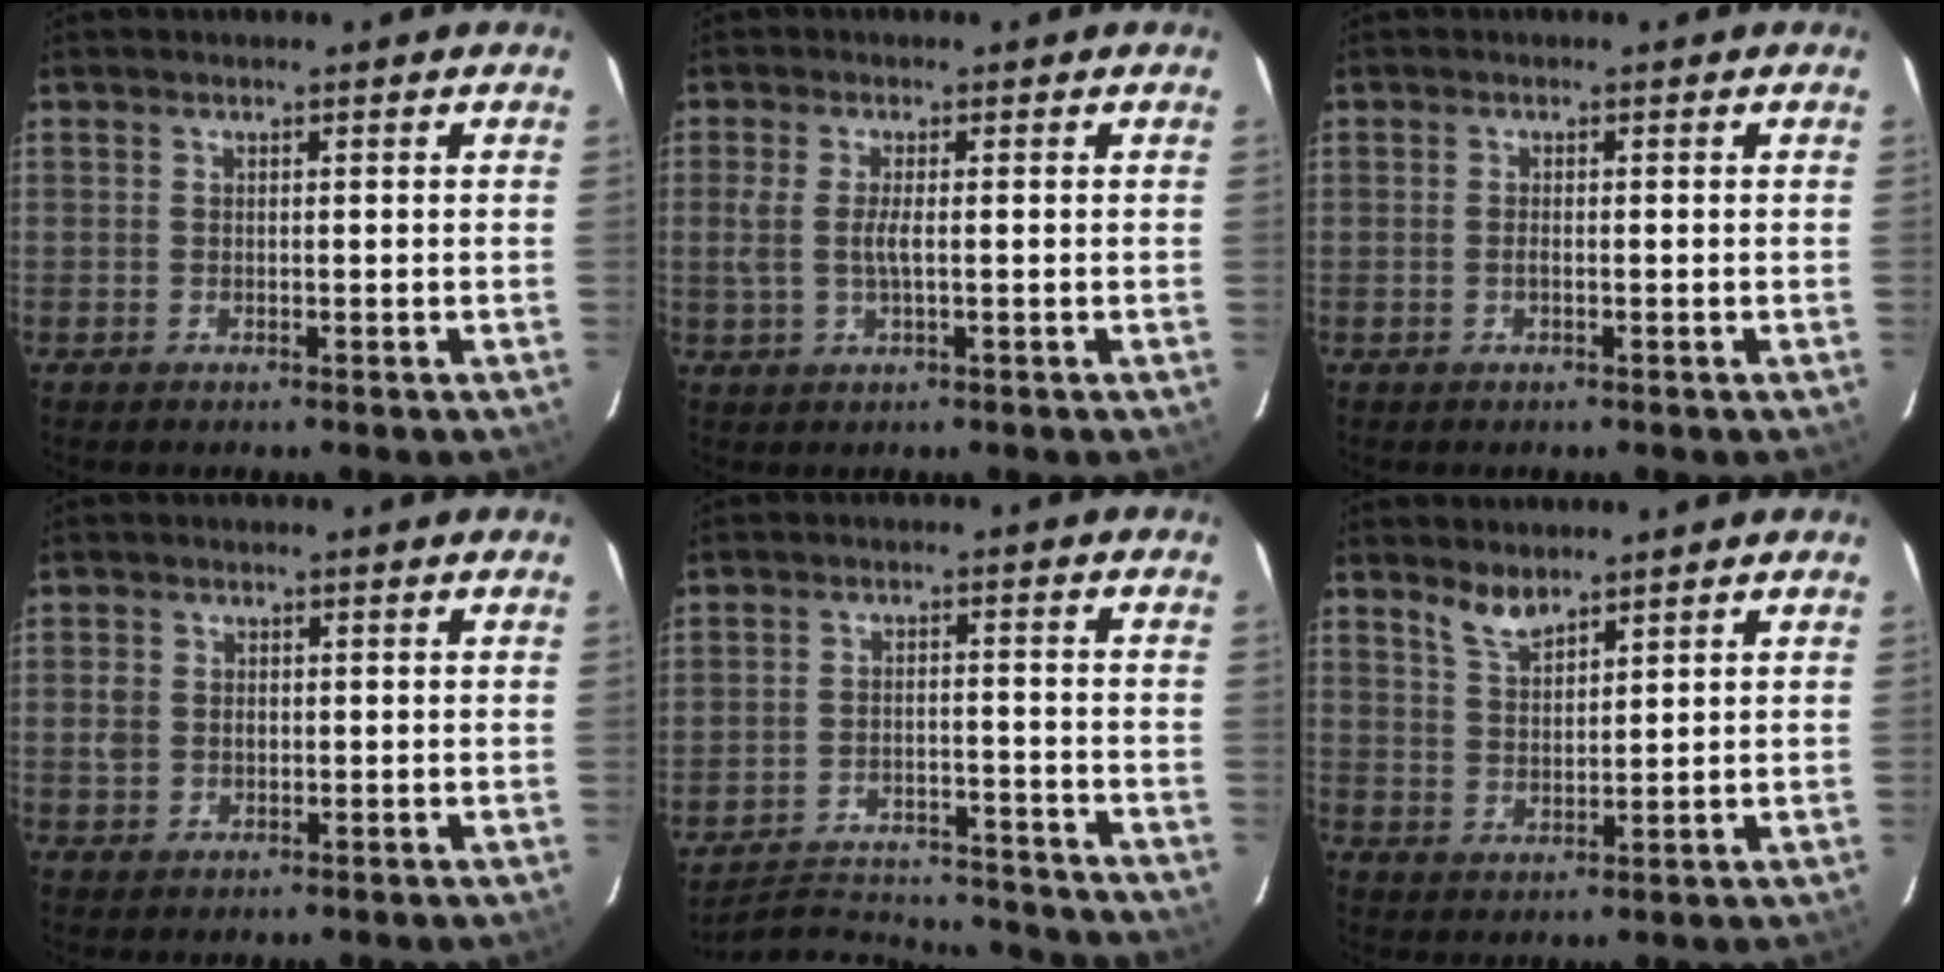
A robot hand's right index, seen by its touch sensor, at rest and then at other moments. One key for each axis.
{"total": 3.6, "fx": -0.1, "fy": 0.6, "fz": 3.5, "tx": -0.073, "ty": -0.003, "tz": -0.002}
{"total": 0.6, "fx": -0.3, "fy": 0.2, "fz": 0.5, "tx": -0.011, "ty": -0.001, "tz": -0.006}
{"total": 3.0, "fx": -0.1, "fy": 2.7, "fz": 1.3, "tx": -0.026, "ty": 0.006, "tz": -0.001}
{"total": 17.9, "fx": -16.8, "fy": 4.2, "fz": 4.3, "tx": -0.095, "ty": 0.015, "tz": -0.224}
{"total": 4.2, "fx": 3.6, "fy": 1.1, "fz": 1.9, "tx": -0.035, "ty": 0.003, "tz": 0.070}